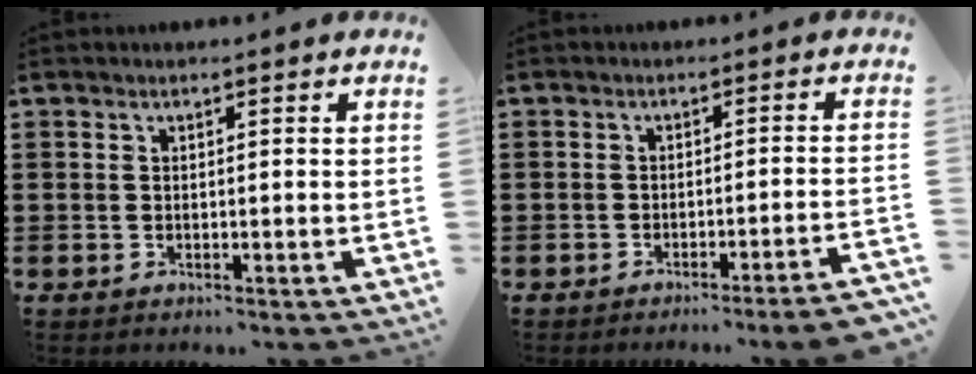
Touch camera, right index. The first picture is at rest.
{"total": 2.9, "force": [-2.4, -0.5, 1.5], "torque": [-0.023, -0.007, -0.047]}